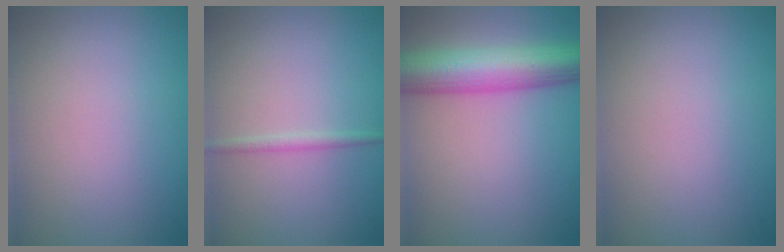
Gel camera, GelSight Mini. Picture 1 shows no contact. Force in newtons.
{"total": 1.1, "press": 1.1, "slide": 0.0}
{"total": 8.5, "press": 8.5, "slide": 0.3}
{"total": 0.0}